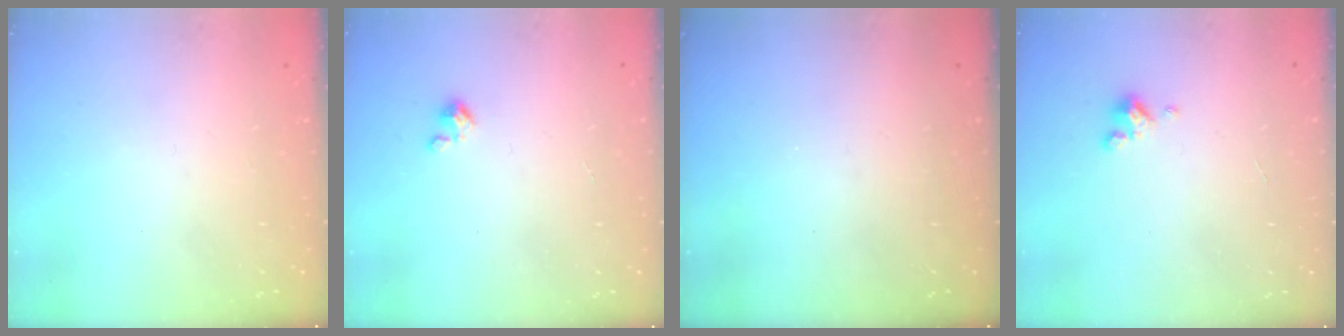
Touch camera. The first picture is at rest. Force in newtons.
{"total": 2.5, "press": 2.5, "slide": 0.3}
{"total": 0.0}
{"total": 2.5, "press": 2.5, "slide": 0.3}